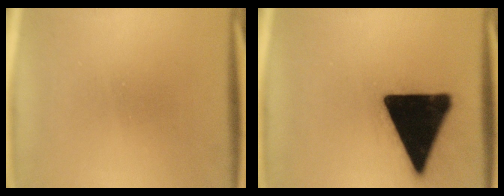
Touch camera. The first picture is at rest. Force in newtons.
{"total": 21.1}